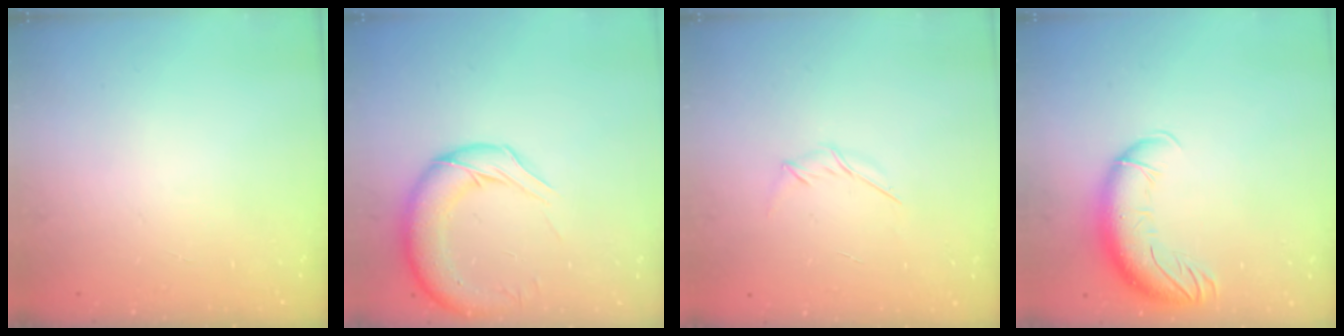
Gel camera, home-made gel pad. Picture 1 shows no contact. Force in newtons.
{"total": 13.8, "press": 13.4, "slide": 3.5}
{"total": 3.8, "press": 3.7, "slide": 1.0}
{"total": 14.0, "press": 13.5, "slide": 3.7}